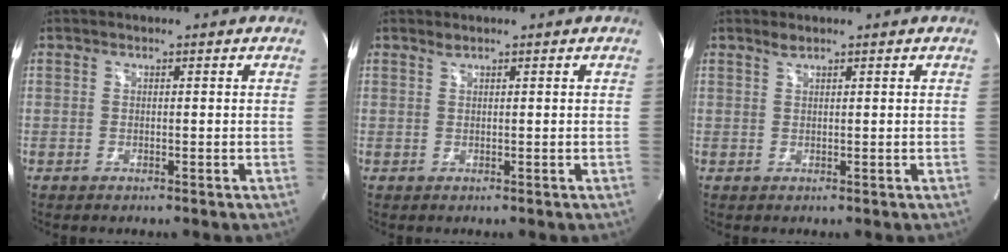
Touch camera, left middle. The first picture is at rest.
{"total": 0.6, "force": [0.5, -0.1, 0.2], "torque": [-0.008, 0.001, 0.014]}
{"total": 1.0, "force": [0.9, 0.0, 0.4], "torque": [-0.012, 0.003, 0.020]}